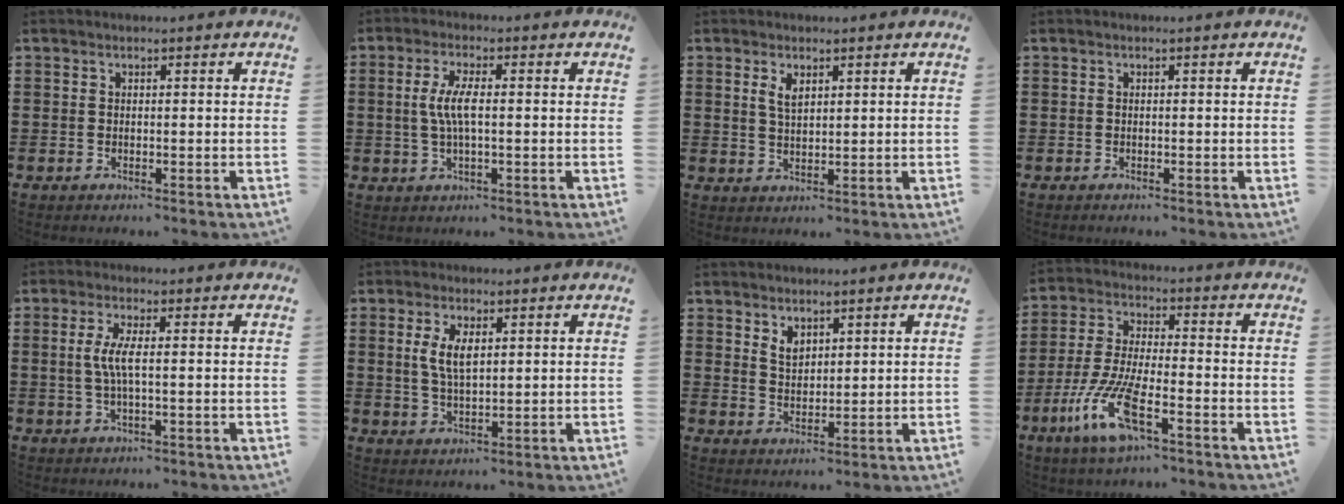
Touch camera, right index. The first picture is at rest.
{"total": 5.0, "force": [-0.1, 1.3, 4.8], "torque": [-0.103, -0.003, -0.008]}
{"total": 2.5, "force": [1.4, 1.1, 1.8], "torque": [-0.039, 0.003, 0.025]}
{"total": 0.0}
{"total": 4.0, "force": [0.0, 0.5, 4.0], "torque": [-0.096, -0.011, -0.009]}
{"total": 4.8, "force": [1.2, 2.1, 4.2], "torque": [-0.089, 0.007, 0.020]}
{"total": 3.1, "force": [2.1, 1.9, 1.2], "torque": [-0.030, 0.006, 0.038]}
{"total": 10.3, "force": [-5.5, 2.3, 8.4], "torque": [-0.194, -0.013, -0.109]}